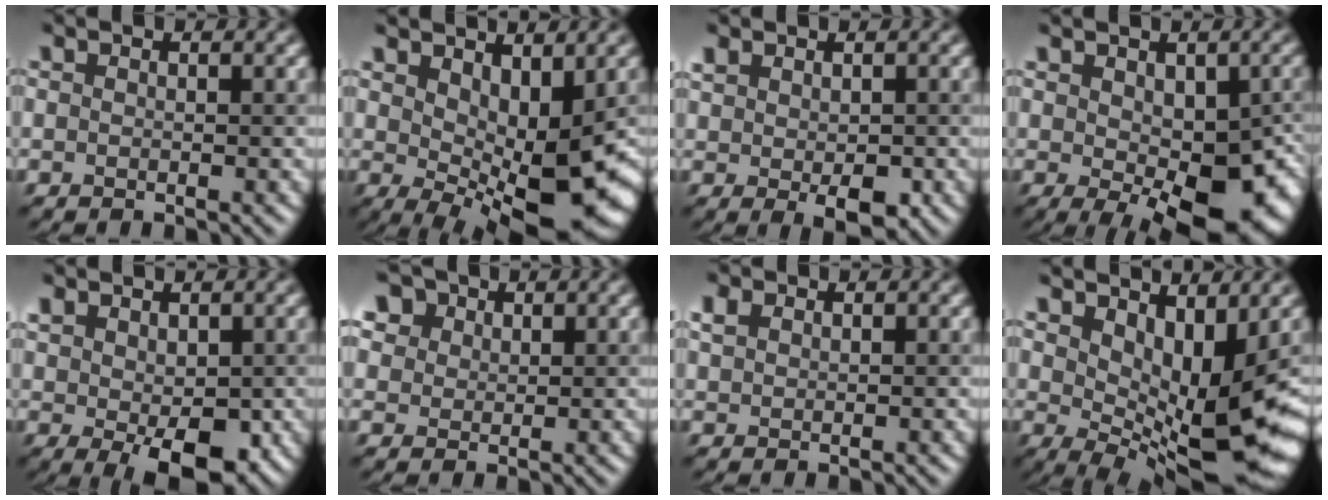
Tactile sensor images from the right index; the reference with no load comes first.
{"total": 9.5, "force": [0.0, 3.9, 8.7], "torque": [-0.134, -0.009, 0.018]}
{"total": 2.6, "force": [-0.2, 1.5, 2.2], "torque": [-0.041, -0.001, 0.013]}
{"total": 11.9, "force": [-3.1, 5.6, 10.0], "torque": [-0.137, -0.018, -0.028]}
{"total": 5.5, "force": [-0.4, 3.0, 4.6], "torque": [-0.089, -0.002, 0.010]}
{"total": 6.1, "force": [4.0, 4.0, 2.2], "torque": [-0.071, 0.016, 0.070]}
{"total": 1.2, "force": [1.0, 0.6, 0.2], "torque": [-0.010, 0.012, 0.030]}
{"total": 8.9, "force": [1.3, 3.4, 8.1], "torque": [-0.136, -0.014, 0.038]}